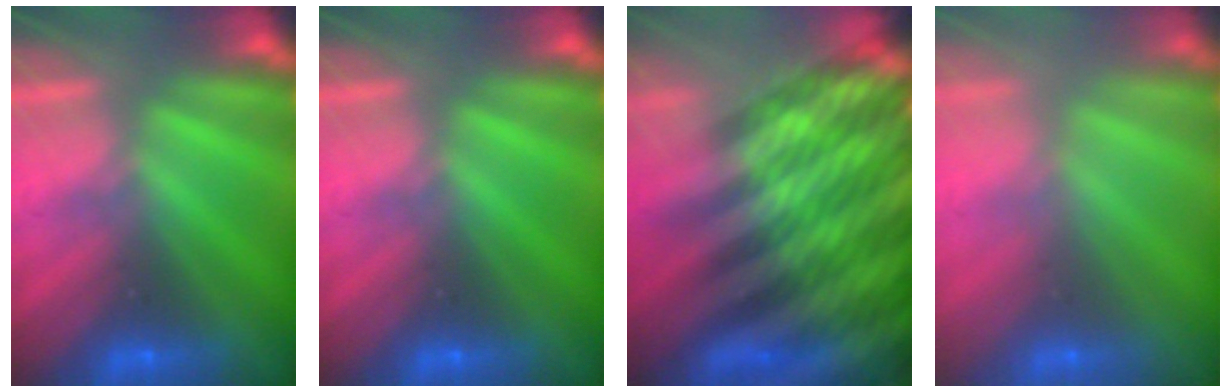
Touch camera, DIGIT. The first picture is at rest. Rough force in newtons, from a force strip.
{"total": 0.0}
{"total": 6.7}
{"total": 2.5}